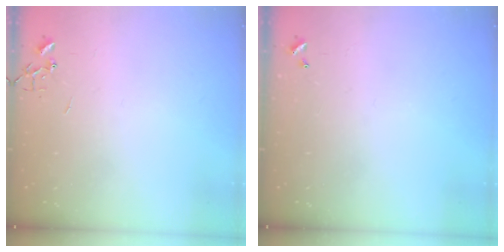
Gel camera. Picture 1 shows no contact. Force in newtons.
{"total": 0.0}